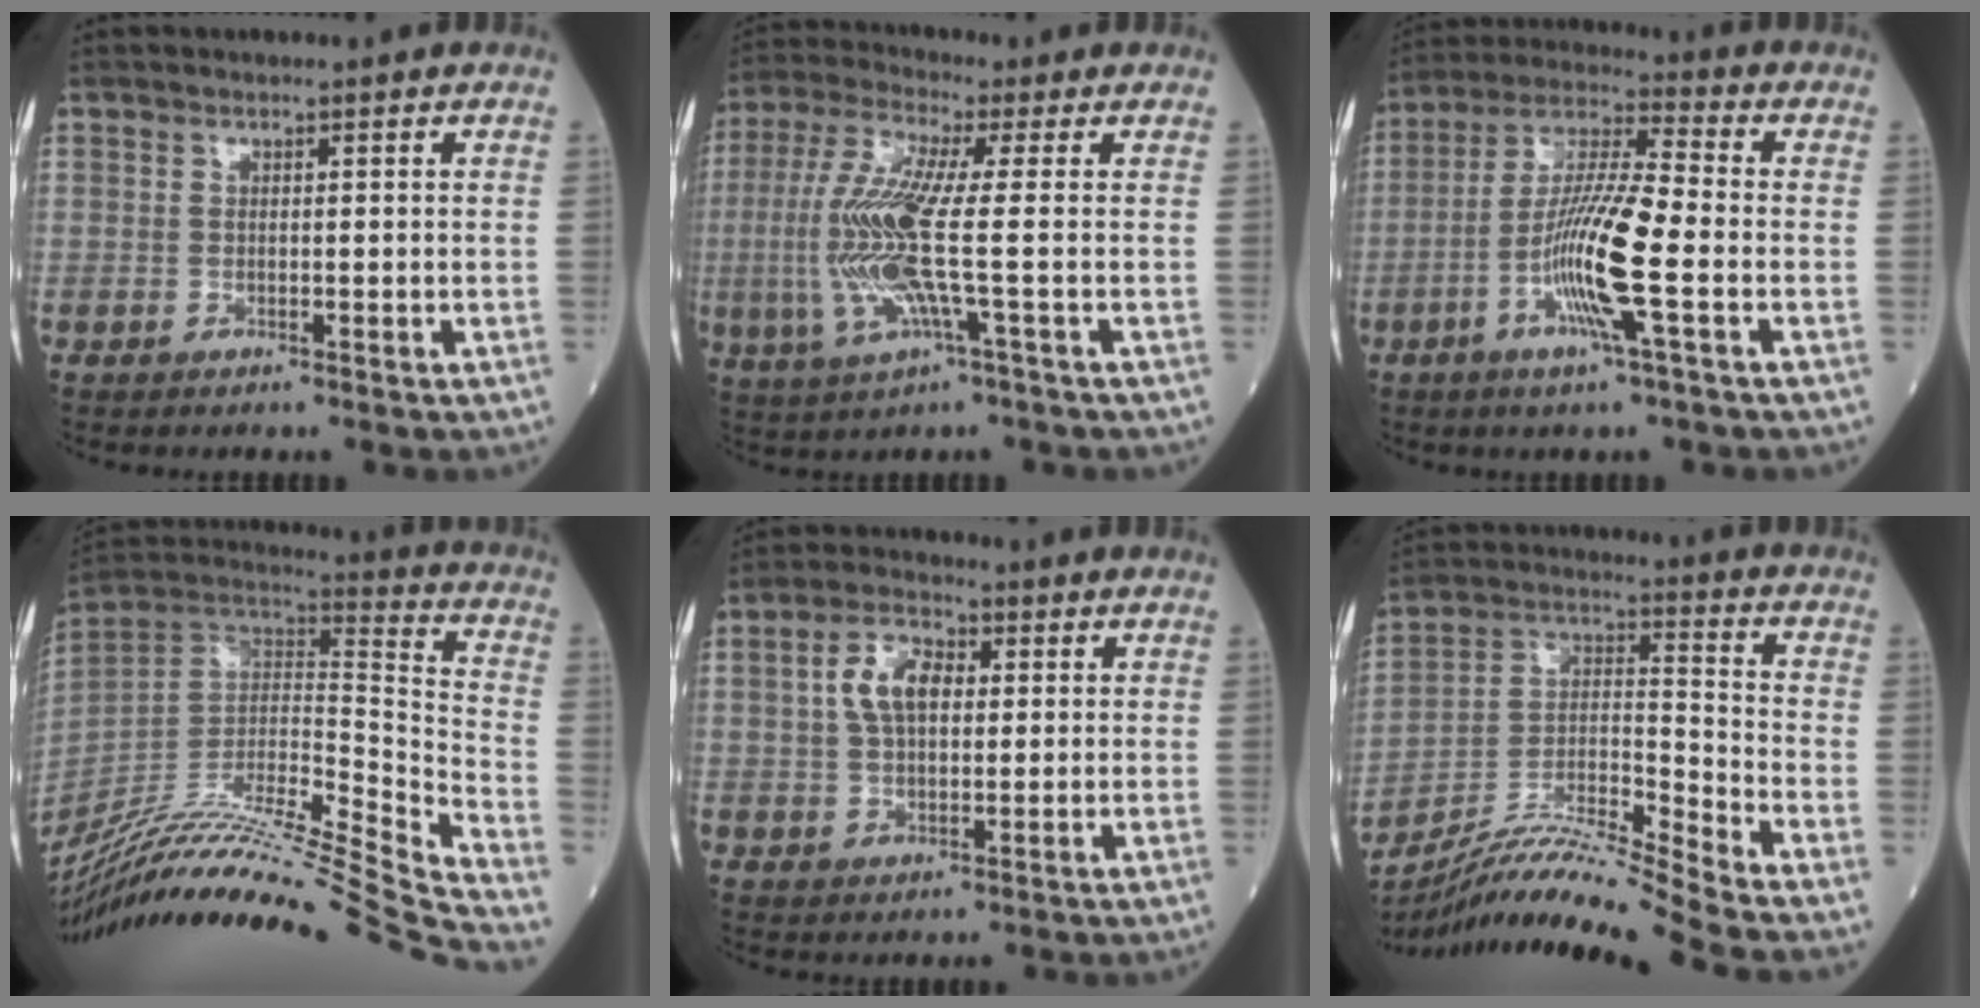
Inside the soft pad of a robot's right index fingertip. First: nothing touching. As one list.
[{"total": 12.1, "force": [-1.0, 0.5, 12.0], "torque": [-0.271, 0.001, -0.028]}, {"total": 12.8, "force": [-3.6, 0.4, 12.3], "torque": [-0.241, -0.005, -0.075]}, {"total": 34.6, "force": [-30.2, -1.9, 16.8], "torque": [-0.234, -0.059, -0.476]}, {"total": 6.7, "force": [1.5, 3.5, 5.5], "torque": [-0.111, 0.016, 0.027]}, {"total": 14.9, "force": [-13.5, -3.1, 5.6], "torque": [-0.100, 0.010, -0.246]}]